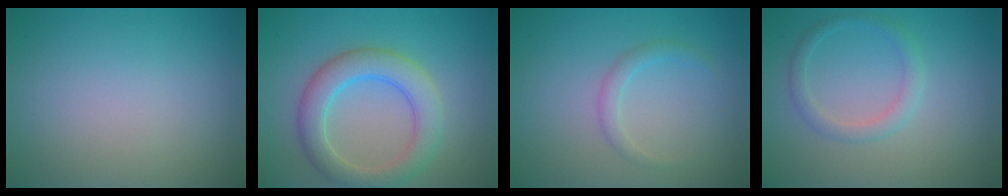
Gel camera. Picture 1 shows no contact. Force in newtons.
{"total": 4.9, "press": 4.9, "slide": 0.1}
{"total": 1.4, "press": 1.4, "slide": 0.0}
{"total": 1.9, "press": 1.8, "slide": 0.1}